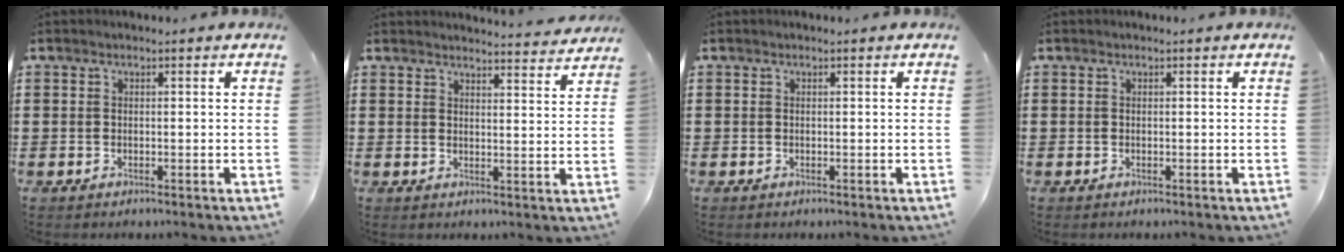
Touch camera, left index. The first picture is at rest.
{"total": 3.2, "force": [3.1, -0.4, 0.3], "torque": [-0.008, -0.022, 0.055]}
{"total": 0.0}
{"total": 0.0}